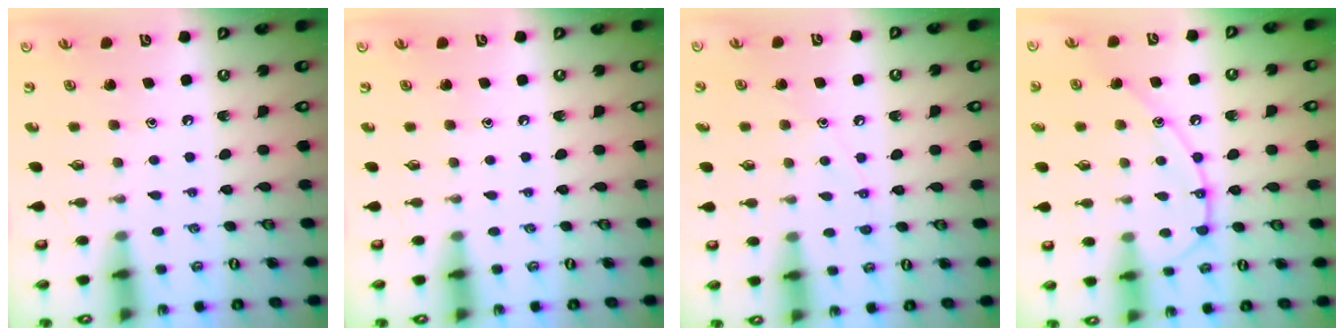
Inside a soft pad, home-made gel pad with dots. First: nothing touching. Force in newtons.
{"total": 0.0}
{"total": 6.7, "press": 6.7, "slide": 0.8}
{"total": 12.3, "press": 12.2, "slide": 1.0}